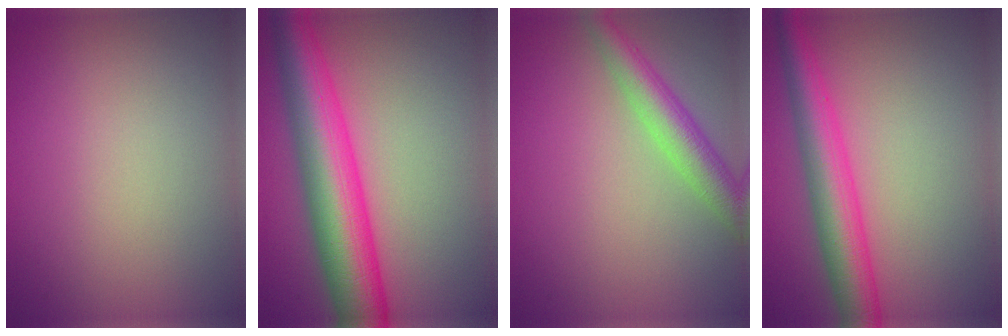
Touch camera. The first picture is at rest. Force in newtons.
{"total": 9.5, "press": 9.5, "slide": 0.1}
{"total": 4.1, "press": 4.1, "slide": 0.1}
{"total": 5.9, "press": 5.9, "slide": 0.1}